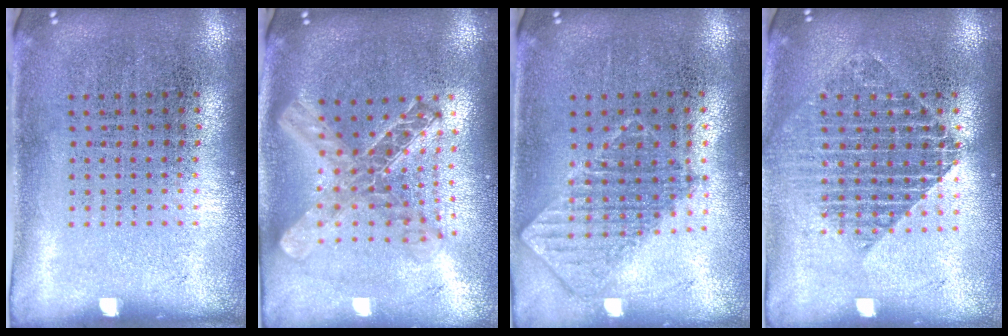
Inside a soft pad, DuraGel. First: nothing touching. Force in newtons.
{"total": 2.2, "press": 1.8, "slide": 1.2}
{"total": 0.9, "press": 0.8, "slide": 0.2}
{"total": 1.7, "press": 1.4, "slide": 0.8}